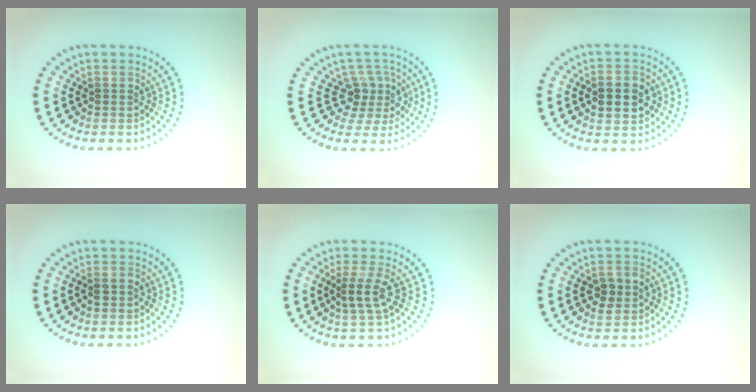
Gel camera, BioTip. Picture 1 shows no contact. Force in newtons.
{"total": 3.2, "press": 2.4, "slide": 2.0}
{"total": 4.6, "press": 4.6, "slide": 0.2}
{"total": 0.6, "press": 0.5, "slide": 0.2}
{"total": 2.5, "press": 2.0, "slide": 1.5}
{"total": 2.0, "press": 2.0, "slide": 0.1}